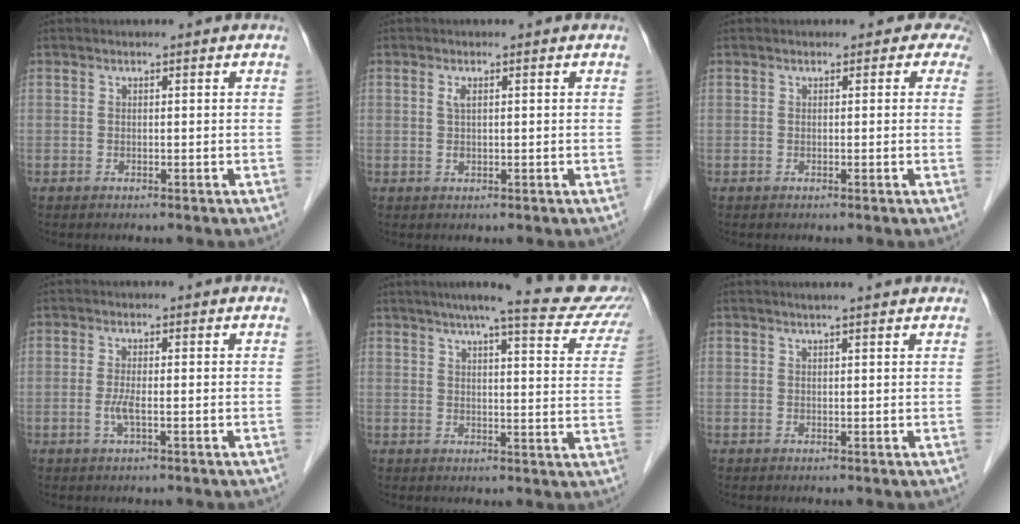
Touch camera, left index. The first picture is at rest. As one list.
[{"total": 1.4, "force": [0.4, 0.6, 1.3], "torque": [-0.029, 0.001, 0.009]}, {"total": 1.8, "force": [1.0, 1.4, 0.4], "torque": [0.015, -0.002, -0.009]}, {"total": 2.1, "force": [-0.6, 0.2, 2.0], "torque": [-0.046, -0.002, -0.014]}, {"total": 18.7, "force": [16.2, 2.1, 9.0], "torque": [-0.112, -0.017, 0.181]}, {"total": 5.0, "force": [4.3, 0.6, 2.4], "torque": [-0.031, 0.019, 0.050]}]